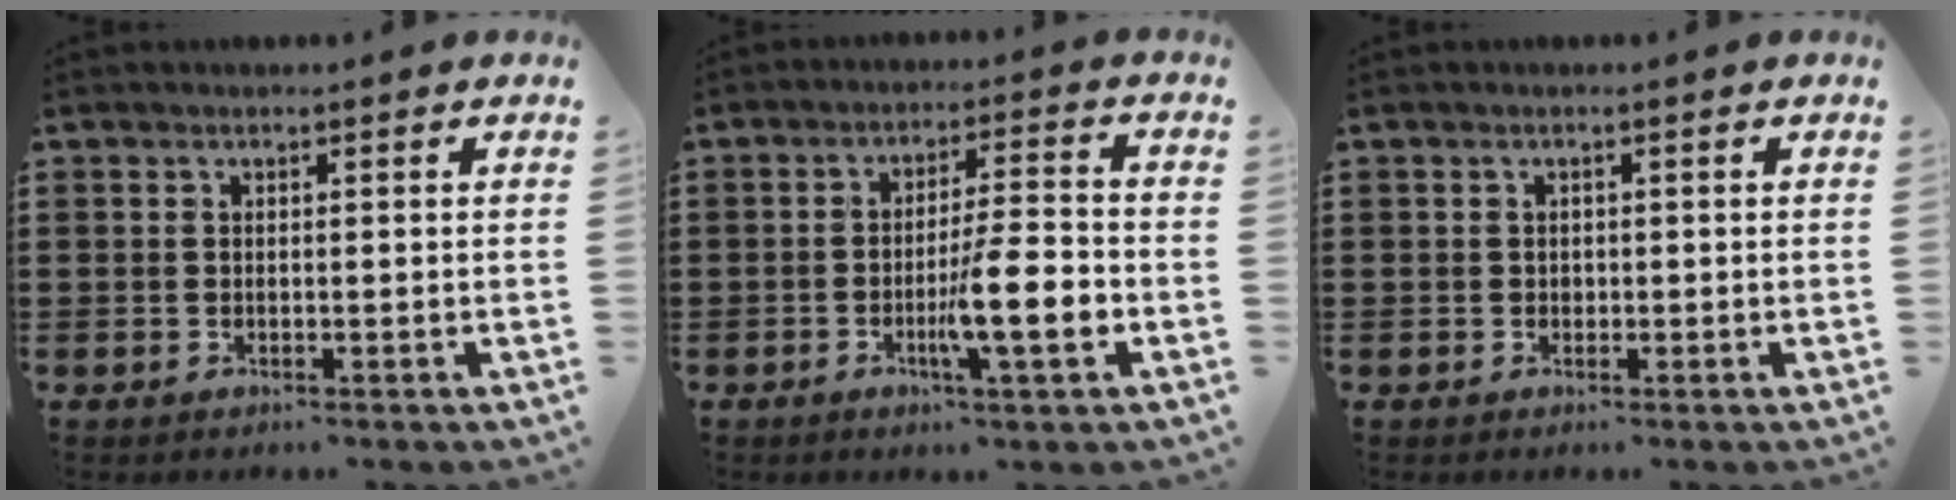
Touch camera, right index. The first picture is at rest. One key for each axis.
{"total": 9.0, "fx": -2.8, "fy": 1.0, "fz": 8.5, "tx": -0.149, "ty": -0.008, "tz": -0.049}
{"total": 0.6, "fx": 0.1, "fy": 0.6, "fz": 0.2, "tx": -0.005, "ty": 0.003, "tz": 0.002}